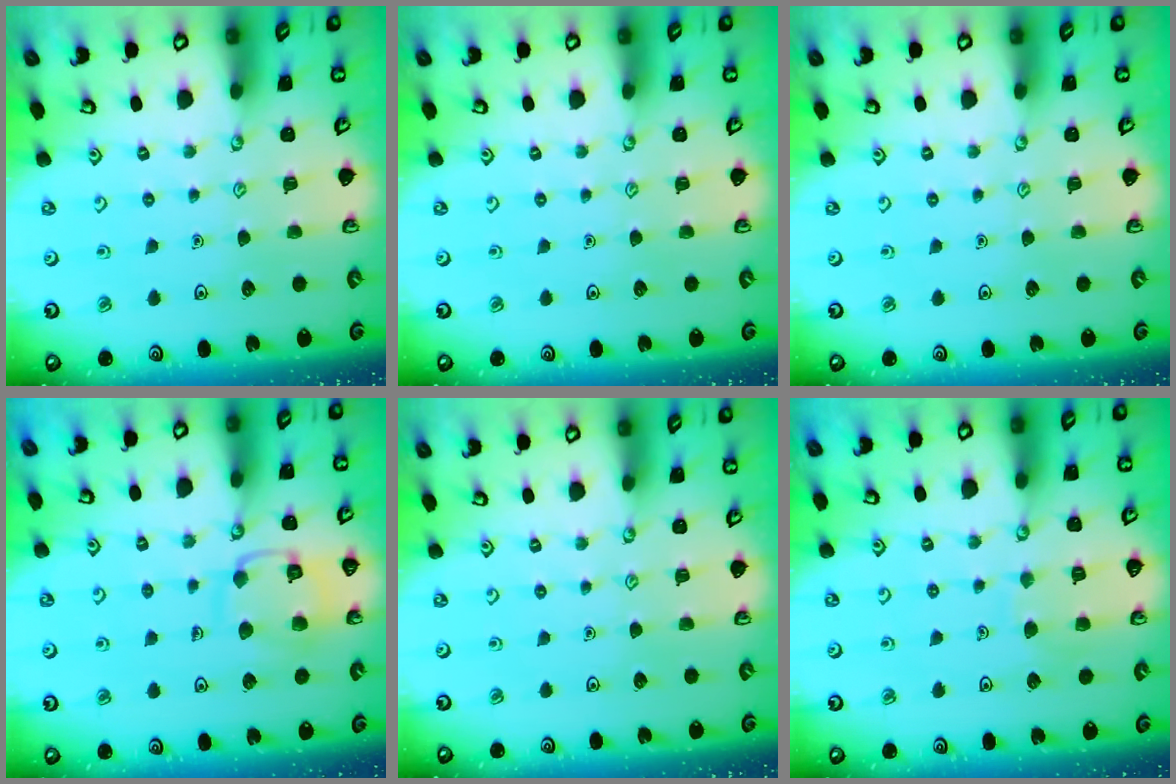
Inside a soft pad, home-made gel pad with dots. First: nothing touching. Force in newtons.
{"total": 0.0}
{"total": 0.0}
{"total": 12.4, "press": 12.4, "slide": 1.0}
{"total": 0.0}
{"total": 6.1, "press": 6.1, "slide": 0.3}